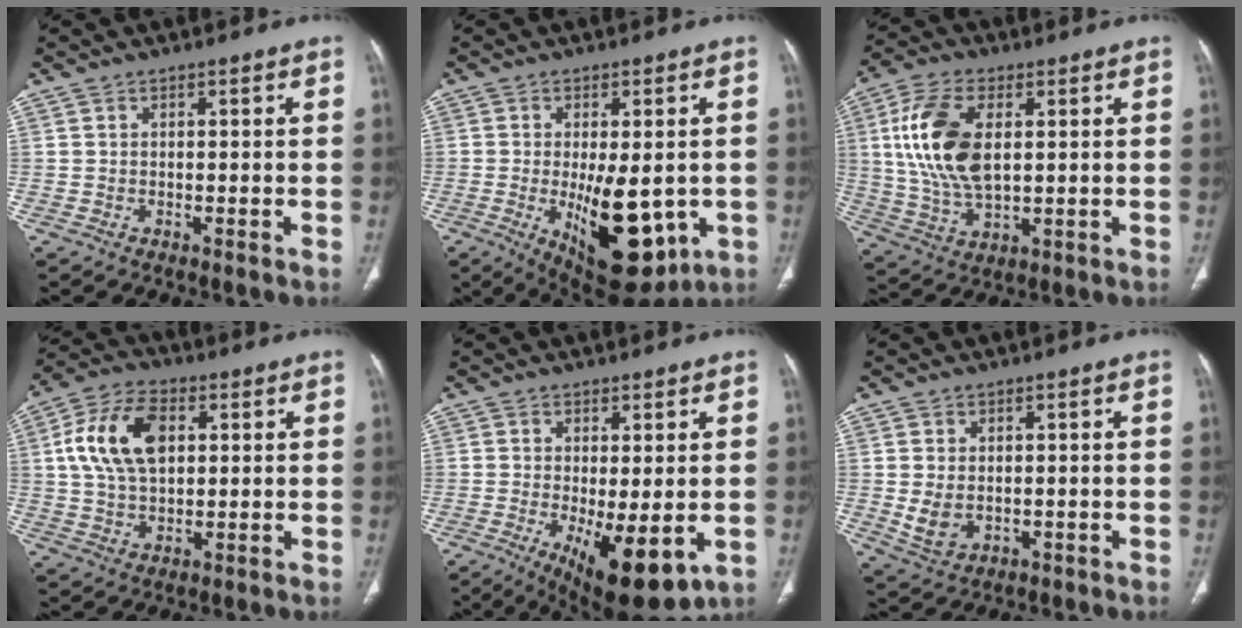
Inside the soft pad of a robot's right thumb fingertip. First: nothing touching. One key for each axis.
{"total": 15.6, "fx": -3.4, "fy": 7.2, "fz": 13.4, "tx": -0.183, "ty": -0.018, "tz": -0.026}
{"total": 15.0, "fx": 2.8, "fy": 8.0, "fz": 12.4, "tx": -0.255, "ty": -0.004, "tz": 0.058}
{"total": 13.6, "fx": 3.0, "fy": 8.2, "fz": 10.4, "tx": -0.193, "ty": 0.010, "tz": 0.052}
{"total": 12.0, "fx": -3.2, "fy": 4.4, "fz": 10.6, "tx": -0.156, "ty": -0.024, "tz": -0.032}
{"total": 4.9, "fx": -0.1, "fy": 3.7, "fz": 3.3, "tx": -0.055, "ty": -0.007, "tz": 0.013}